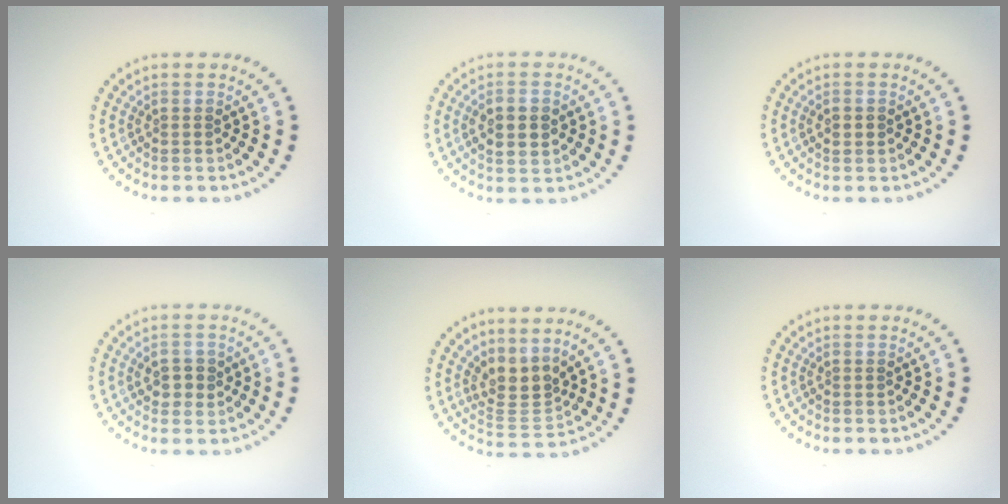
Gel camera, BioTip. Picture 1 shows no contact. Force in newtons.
{"total": 2.9, "press": 2.9, "slide": 0.2}
{"total": 1.4, "press": 1.4, "slide": 0.1}
{"total": 2.3, "press": 2.2, "slide": 0.4}
{"total": 3.2, "press": 2.3, "slide": 2.1}
{"total": 0.0}